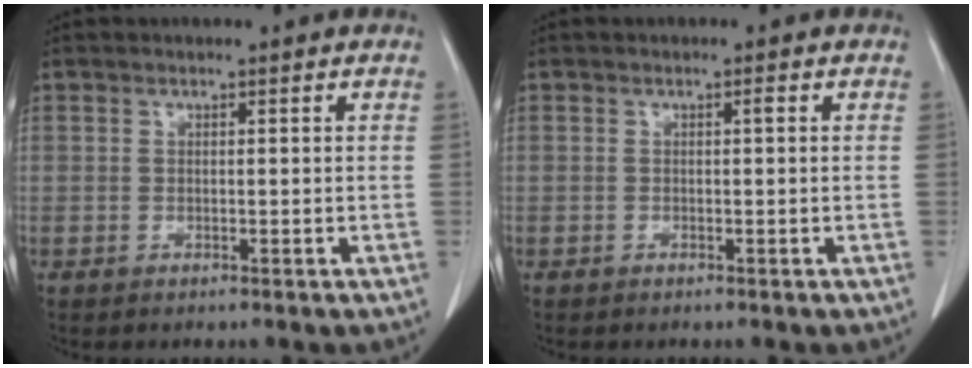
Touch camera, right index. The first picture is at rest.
{"total": 0.5, "force": [0.1, 0.0, 0.5], "torque": [-0.010, 0.000, 0.002]}